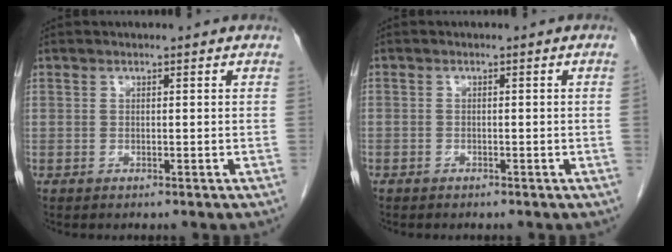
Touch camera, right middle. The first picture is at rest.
{"total": 0.6, "force": [-0.4, -0.1, 0.4], "torque": [-0.007, 0.003, -0.007]}